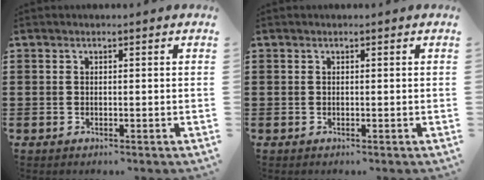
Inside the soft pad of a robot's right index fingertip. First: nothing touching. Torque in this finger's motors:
{"motor_torque": [1.07, 1.07, 0.00, 0.01]}